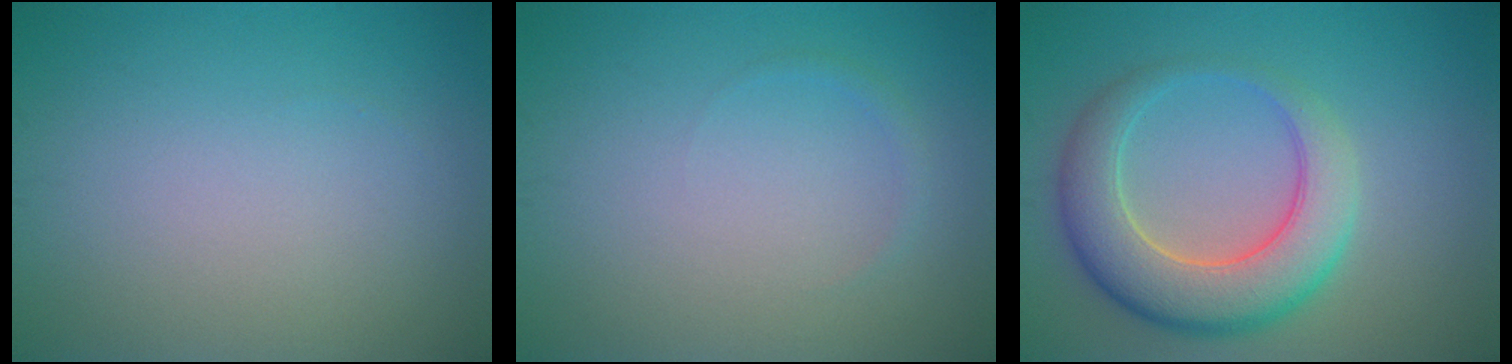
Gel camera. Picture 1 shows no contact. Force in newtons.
{"total": 0.7, "press": 0.7, "slide": 0.1}
{"total": 7.1, "press": 7.1, "slide": 0.5}